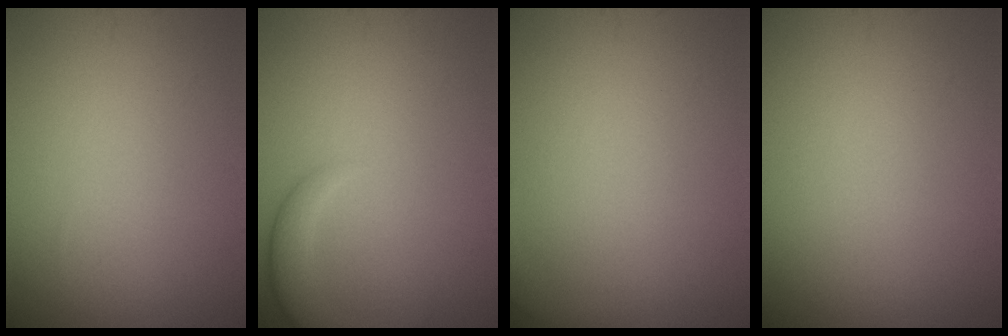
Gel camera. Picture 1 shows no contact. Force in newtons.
{"total": 3.0, "press": 3.0, "slide": 0.2}
{"total": 1.0, "press": 1.0, "slide": 0.2}
{"total": 0.0}